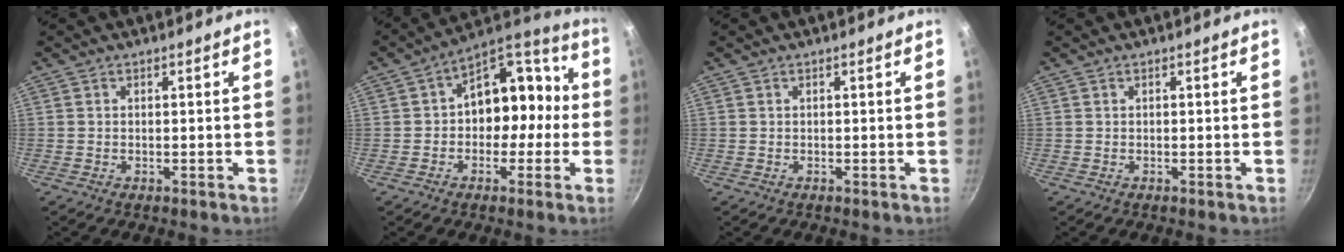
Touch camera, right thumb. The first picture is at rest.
{"total": 14.7, "force": [0.1, 9.4, 11.3], "torque": [-0.106, 0.048, -0.013]}
{"total": 0.0}
{"total": 0.0}